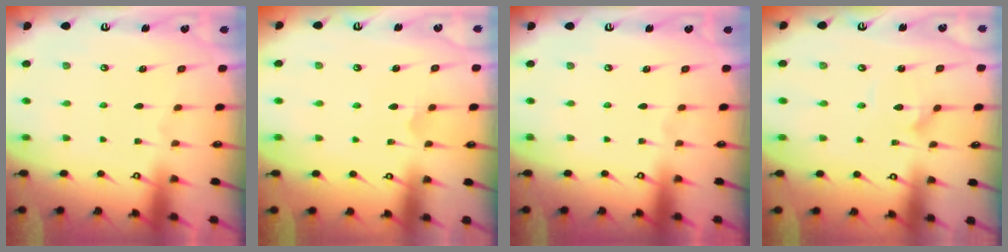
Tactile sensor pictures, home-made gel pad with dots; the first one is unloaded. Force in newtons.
{"total": 3.8, "press": 3.8, "slide": 0.3}
{"total": 0.0}
{"total": 1.8, "press": 1.8, "slide": 0.2}